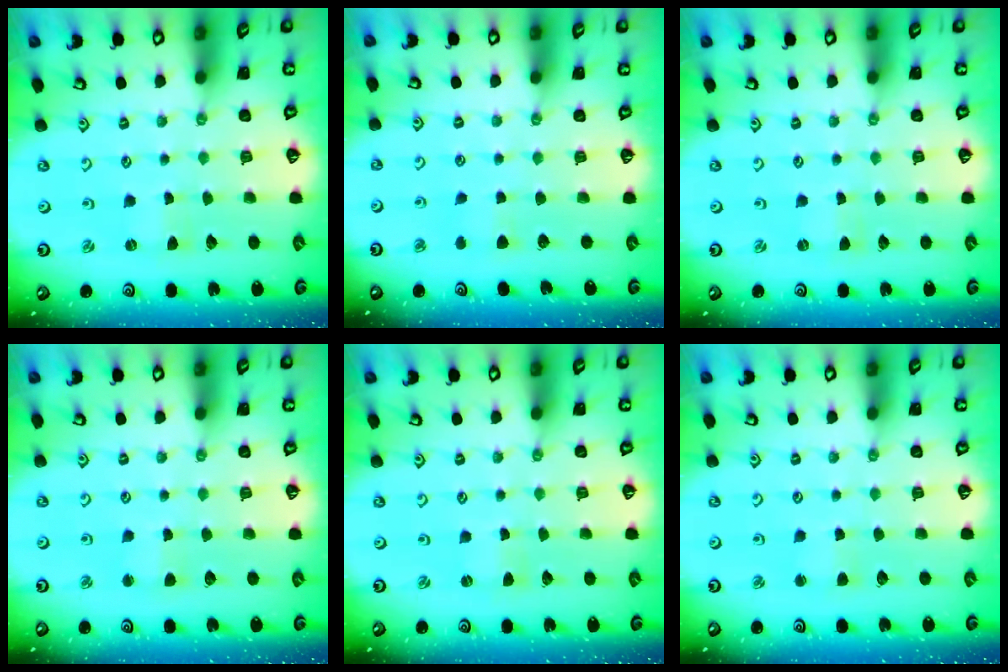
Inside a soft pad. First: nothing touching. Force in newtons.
{"total": 3.4, "press": 3.4, "slide": 0.6}
{"total": 0.0}
{"total": 2.7, "press": 2.7, "slide": 0.3}
{"total": 0.0}
{"total": 3.3, "press": 3.3, "slide": 0.3}